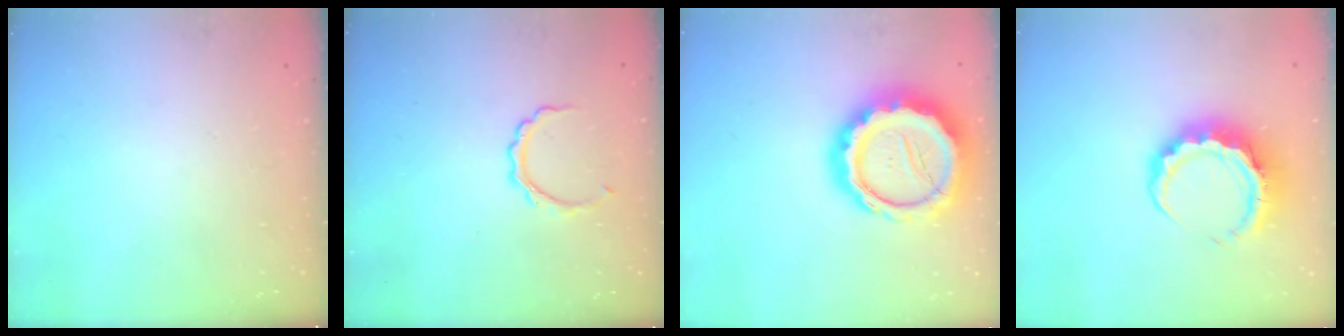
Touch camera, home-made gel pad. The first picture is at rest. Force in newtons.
{"total": 4.9, "press": 4.9, "slide": 0.5}
{"total": 23.7, "press": 23.3, "slide": 4.5}
{"total": 9.7, "press": 9.5, "slide": 1.9}